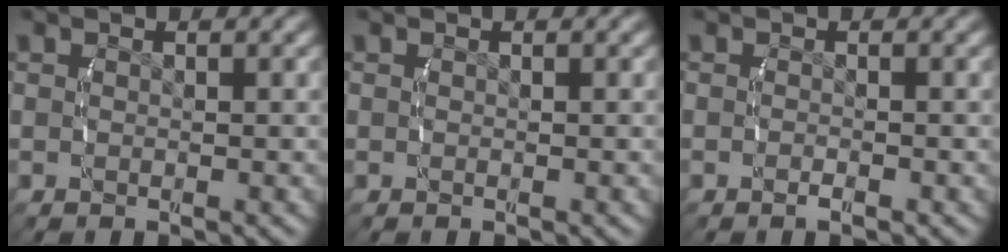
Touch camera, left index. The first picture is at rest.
{"total": 0.0}
{"total": 0.8, "force": [-0.8, 0.2, 0.1], "torque": [-0.005, 0.004, -0.019]}